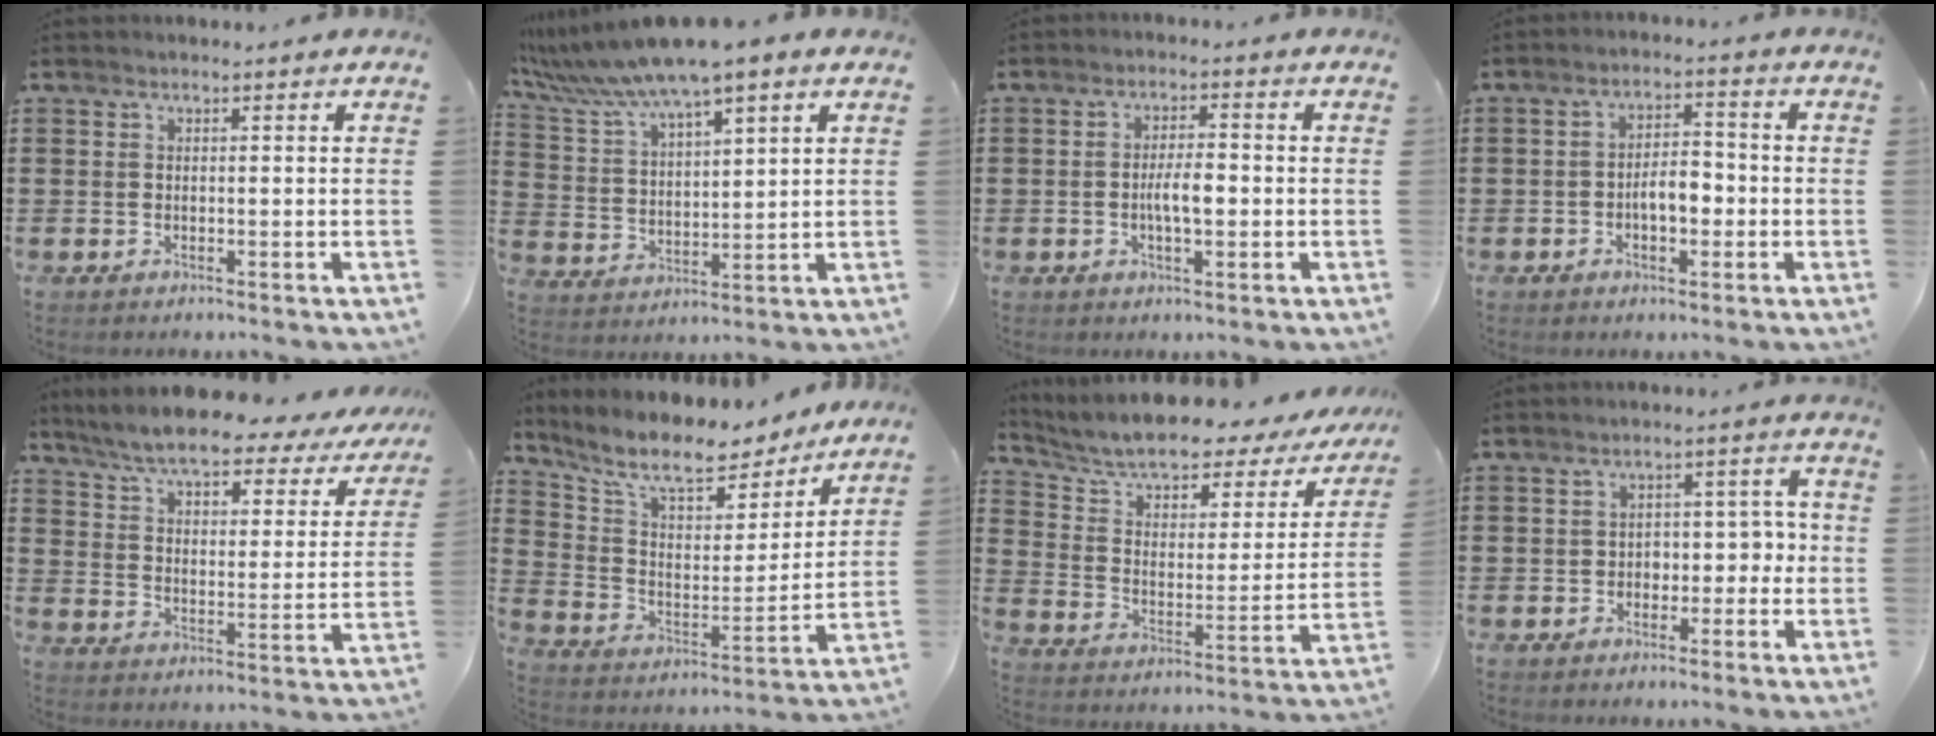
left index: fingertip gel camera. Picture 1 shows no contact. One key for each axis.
{"total": 8.0, "fx": 6.6, "fy": 0.2, "fz": 4.6, "tx": -0.112, "ty": -0.033, "tz": 0.113}
{"total": 4.4, "fx": -0.6, "fy": 1.4, "fz": 4.1, "tx": -0.080, "ty": 0.003, "tz": -0.014}
{"total": 4.6, "fx": -1.2, "fy": 2.2, "fz": 3.8, "tx": -0.062, "ty": 0.006, "tz": -0.025}
{"total": 7.8, "fx": 6.9, "fy": 0.6, "fz": 3.4, "tx": -0.096, "ty": -0.040, "tz": 0.117}
{"total": 10.2, "fx": 8.7, "fy": 2.5, "fz": 4.7, "tx": -0.123, "ty": -0.053, "tz": 0.149}
{"total": 6.3, "fx": 5.2, "fy": 1.5, "fz": 3.1, "tx": -0.086, "ty": -0.044, "tz": 0.084}
{"total": 3.4, "fx": -1.0, "fy": 2.8, "fz": 1.8, "tx": -0.036, "ty": 0.007, "tz": -0.027}